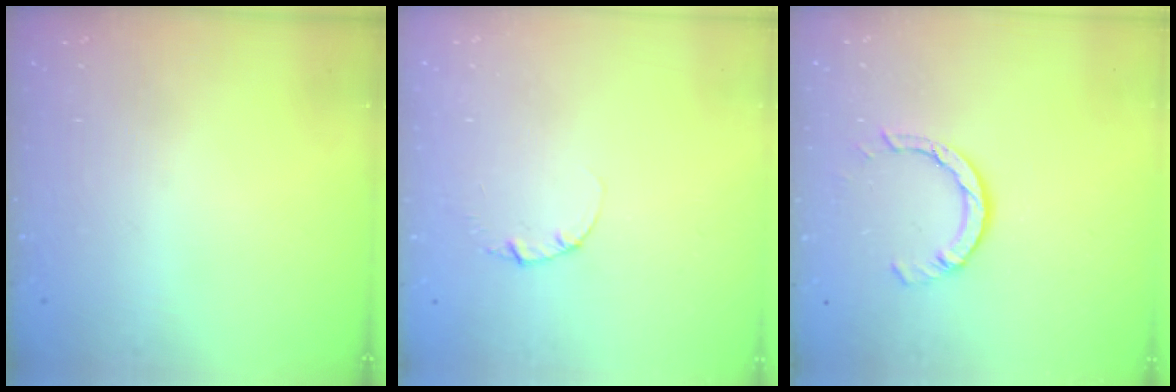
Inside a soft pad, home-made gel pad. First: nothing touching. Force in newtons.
{"total": 1.3, "press": 1.3, "slide": 0.2}
{"total": 5.5, "press": 5.5, "slide": 0.6}